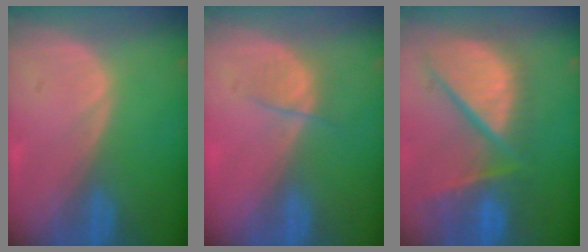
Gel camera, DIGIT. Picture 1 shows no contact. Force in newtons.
{"total": 2.5, "press": 2.3, "slide": 0.9}
{"total": 12.7, "press": 10.5, "slide": 7.1}